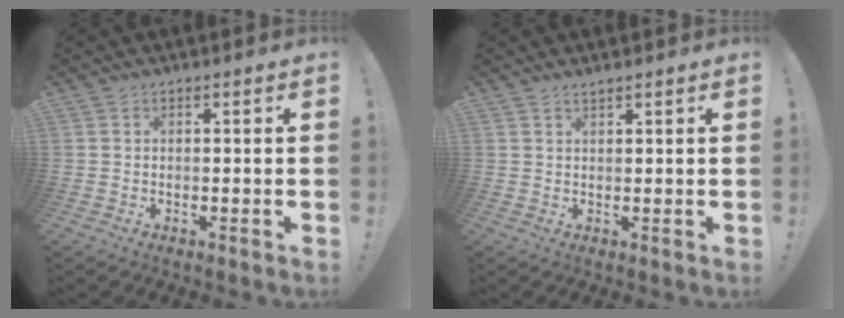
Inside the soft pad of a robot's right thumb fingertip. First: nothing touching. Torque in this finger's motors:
{"motor_torque": [-0.17, -0.21, -0.25, -0.06, 0.01]}